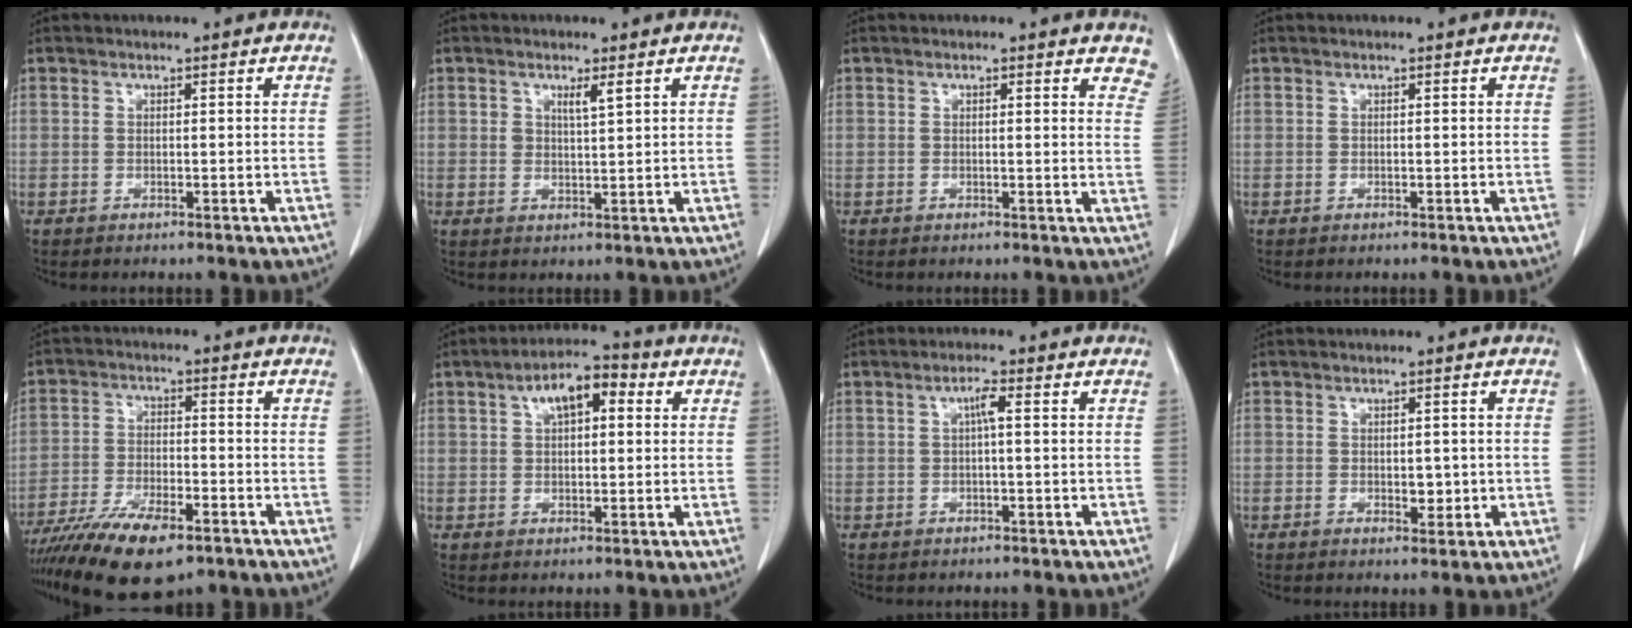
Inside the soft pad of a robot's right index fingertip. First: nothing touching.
{"total": 2.3, "force": [1.3, 0.4, 1.8], "torque": [-0.034, -0.004, 0.024]}
{"total": 4.7, "force": [3.7, 1.4, 2.5], "torque": [-0.009, -0.004, 0.023]}
{"total": 0.0}
{"total": 14.0, "force": [-9.6, 4.3, 9.3], "torque": [-0.173, -0.023, -0.164]}
{"total": 7.8, "force": [2.8, 3.4, 6.4], "torque": [-0.100, 0.032, 0.040]}
{"total": 2.2, "force": [0.4, 0.3, 2.1], "torque": [-0.039, 0.004, 0.006]}
{"total": 2.5, "force": [-0.2, 1.4, 2.0], "torque": [-0.027, -0.002, 0.003]}